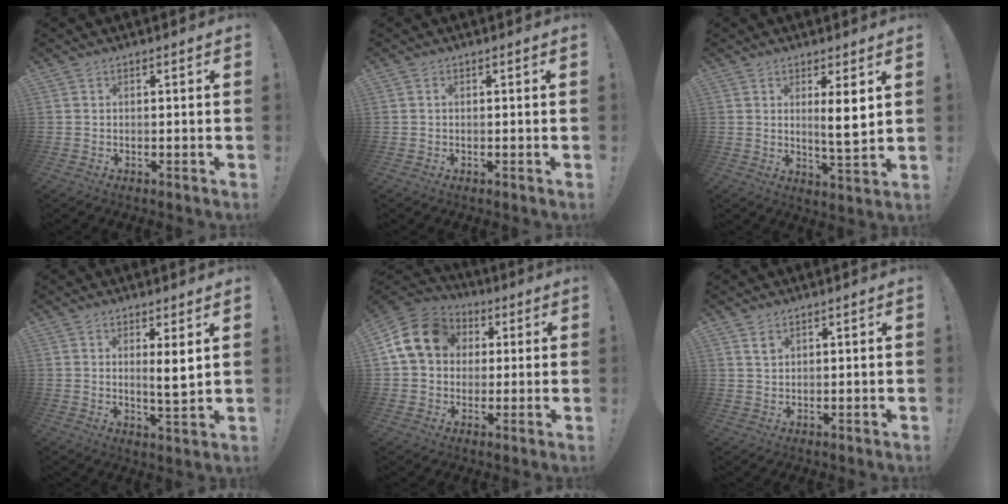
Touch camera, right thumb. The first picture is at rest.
{"total": 0.0}
{"total": 6.8, "force": [2.1, 0.4, 6.4], "torque": [-0.097, -0.019, 0.030]}
{"total": 5.0, "force": [1.8, 0.2, 4.6], "torque": [-0.067, -0.021, 0.025]}
{"total": 15.5, "force": [3.9, 12.5, 8.3], "torque": [-0.125, 0.002, 0.079]}
{"total": 2.2, "force": [1.5, 1.2, 1.1], "torque": [-0.007, -0.007, 0.025]}